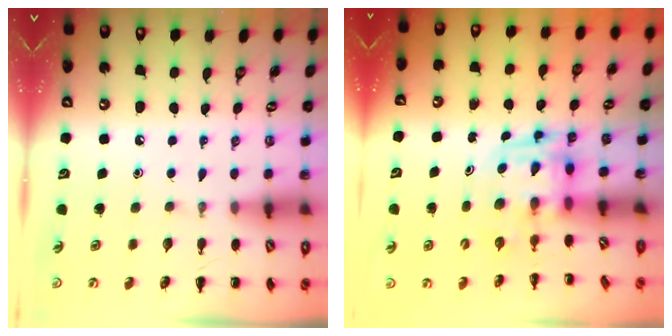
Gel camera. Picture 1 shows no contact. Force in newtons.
{"total": 3.7, "press": 3.7, "slide": 0.7}